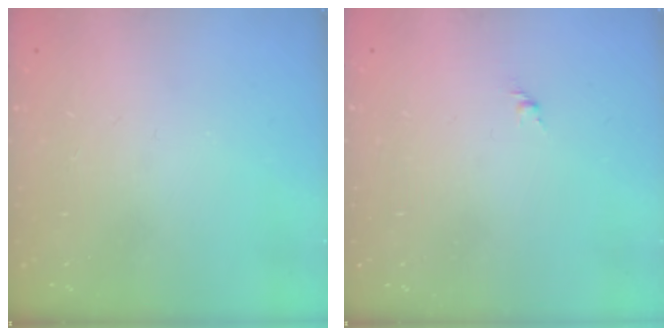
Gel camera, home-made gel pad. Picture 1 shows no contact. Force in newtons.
{"total": 1.6, "press": 1.5, "slide": 0.6}